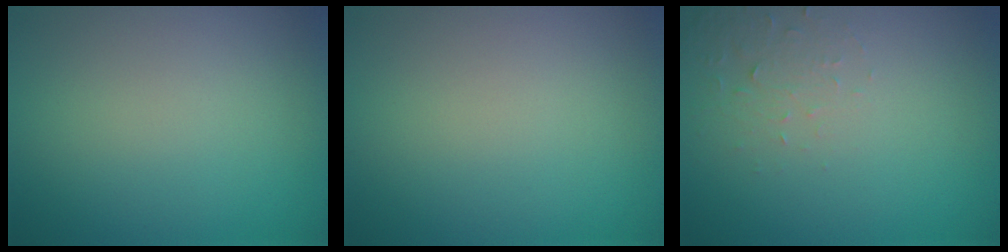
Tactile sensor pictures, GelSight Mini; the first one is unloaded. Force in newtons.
{"total": 0.0}
{"total": 1.9, "press": 1.8, "slide": 0.4}